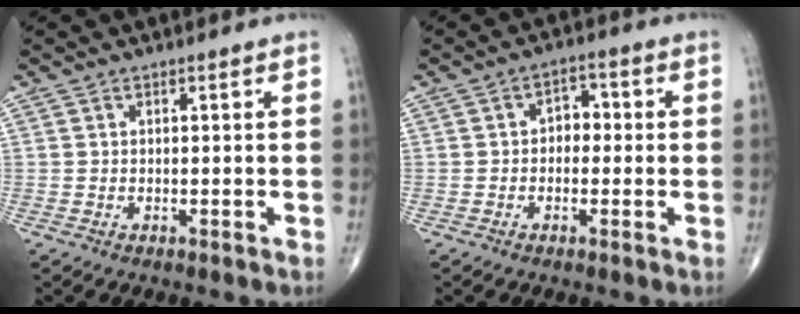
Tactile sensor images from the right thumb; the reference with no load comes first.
{"total": 4.2, "force": [0.0, 3.0, 2.9], "torque": [-0.019, 0.016, -0.008]}